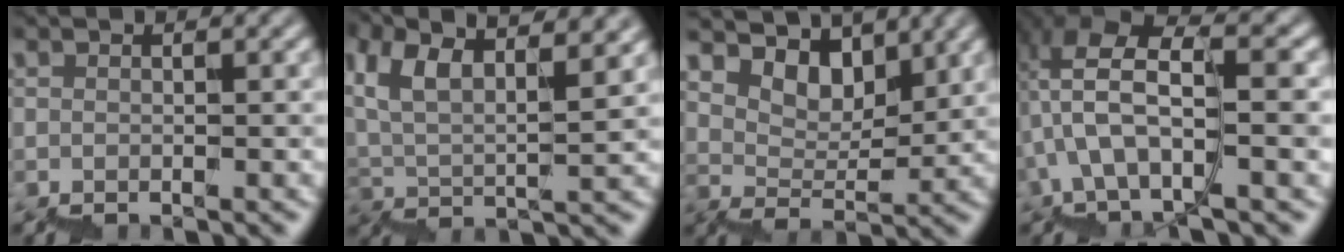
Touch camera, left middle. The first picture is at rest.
{"total": 7.6, "force": [4.9, 2.1, 5.4], "torque": [-0.093, 0.024, 0.091]}
{"total": 4.9, "force": [4.8, 1.1, 0.1], "torque": [-0.013, 0.008, 0.082]}
{"total": 8.8, "force": [1.1, 3.8, 7.9], "torque": [-0.153, 0.028, 0.018]}